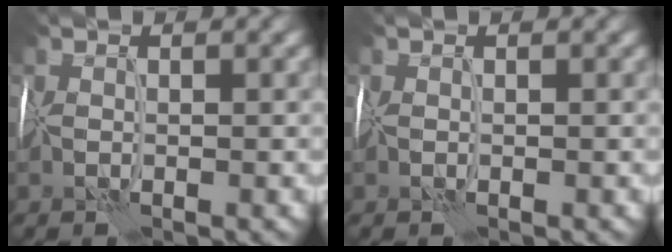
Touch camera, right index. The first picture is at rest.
{"total": 0.0}